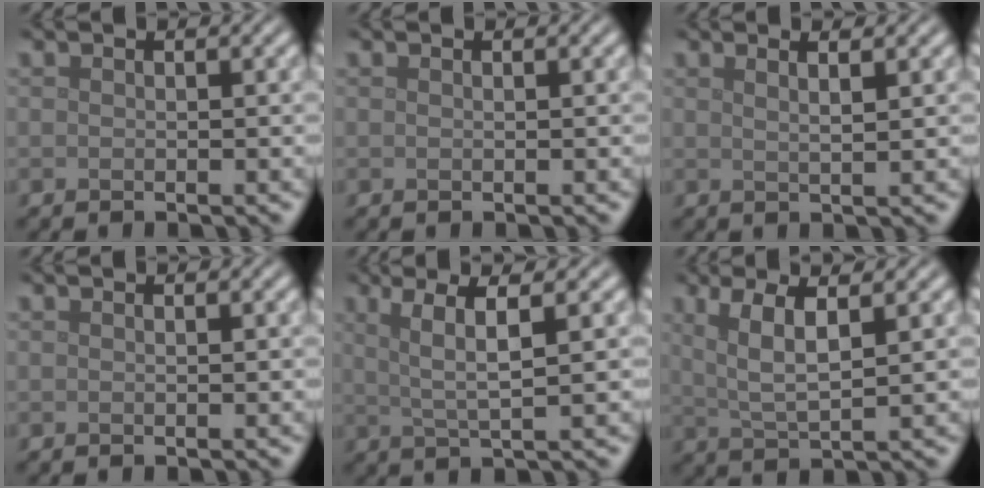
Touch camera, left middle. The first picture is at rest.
{"total": 0.0}
{"total": 2.6, "force": [1.4, 0.9, 1.9], "torque": [-0.007, 0.005, -0.004]}
{"total": 0.0}
{"total": 4.2, "force": [1.5, 0.6, 3.8], "torque": [-0.073, 0.000, 0.029]}
{"total": 4.3, "force": [1.7, 1.1, 3.8], "torque": [-0.077, -0.002, 0.035]}